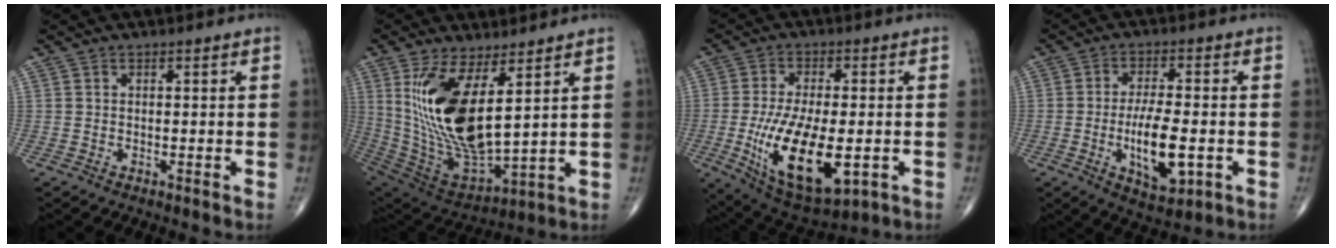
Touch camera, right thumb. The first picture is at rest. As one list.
[{"total": 19.3, "force": [5.6, 7.5, 16.9], "torque": [-0.331, -0.043, 0.129]}, {"total": 18.0, "force": [-4.0, 7.9, 15.7], "torque": [-0.281, -0.014, -0.049]}, {"total": 10.9, "force": [-2.5, 4.2, 9.7], "torque": [-0.162, 0.000, -0.036]}]